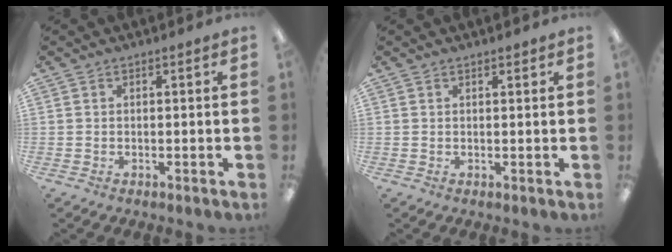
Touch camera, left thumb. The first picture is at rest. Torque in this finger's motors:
{"motor_torque": [-0.21, -0.06, -0.26, 0.09, 0.02]}